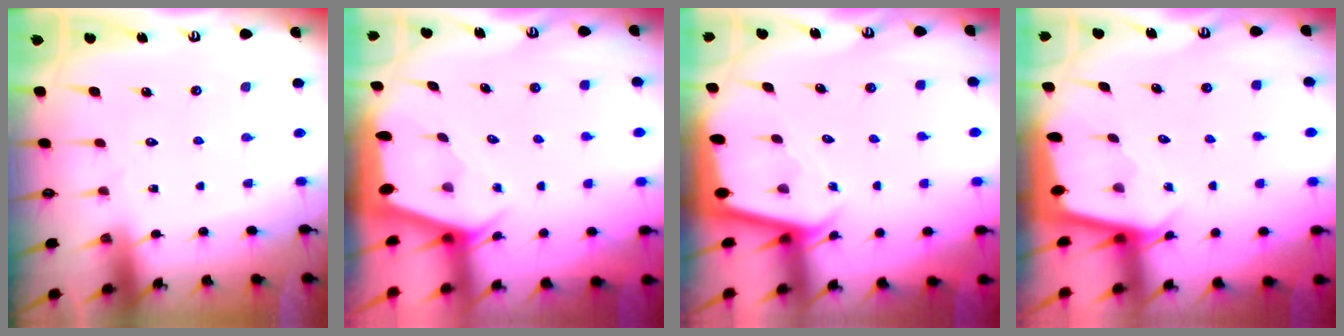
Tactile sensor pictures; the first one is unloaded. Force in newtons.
{"total": 2.9, "press": 2.9, "slide": 0.2}
{"total": 2.0, "press": 2.0, "slide": 0.1}
{"total": 2.2, "press": 2.1, "slide": 0.3}